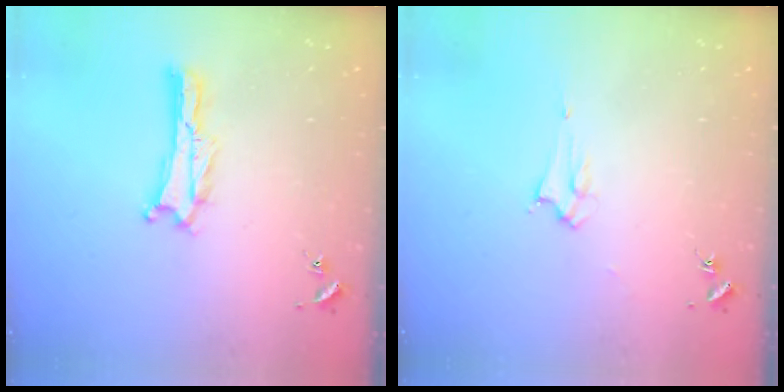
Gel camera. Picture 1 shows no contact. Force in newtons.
{"total": 2.1, "press": 2.1, "slide": 0.2}